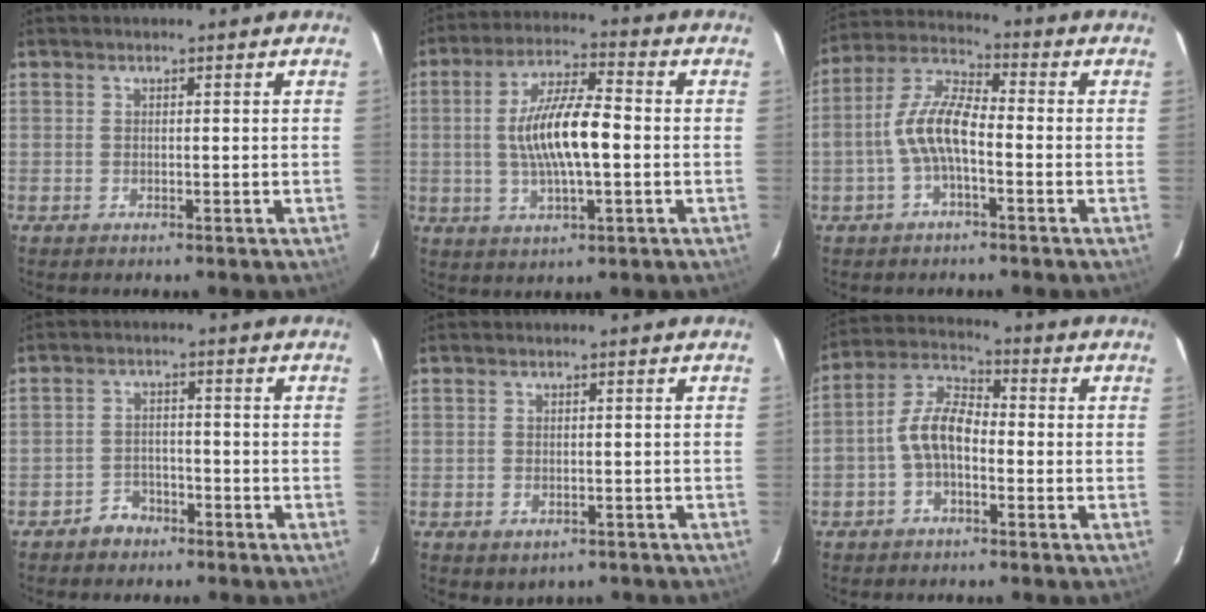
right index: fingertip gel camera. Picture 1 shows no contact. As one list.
[{"total": 12.3, "force": [-0.7, 3.5, 11.8], "torque": [-0.223, 0.006, -0.010]}, {"total": 8.7, "force": [-2.4, 3.2, 7.8], "torque": [-0.168, 0.017, -0.047]}, {"total": 4.0, "force": [-3.0, 2.6, 0.6], "torque": [-0.023, 0.013, -0.047]}, {"total": 2.9, "force": [-1.3, 2.3, 1.4], "torque": [-0.029, -0.006, -0.009]}, {"total": 7.8, "force": [-2.1, 4.3, 6.1], "torque": [-0.131, 0.023, -0.043]}]